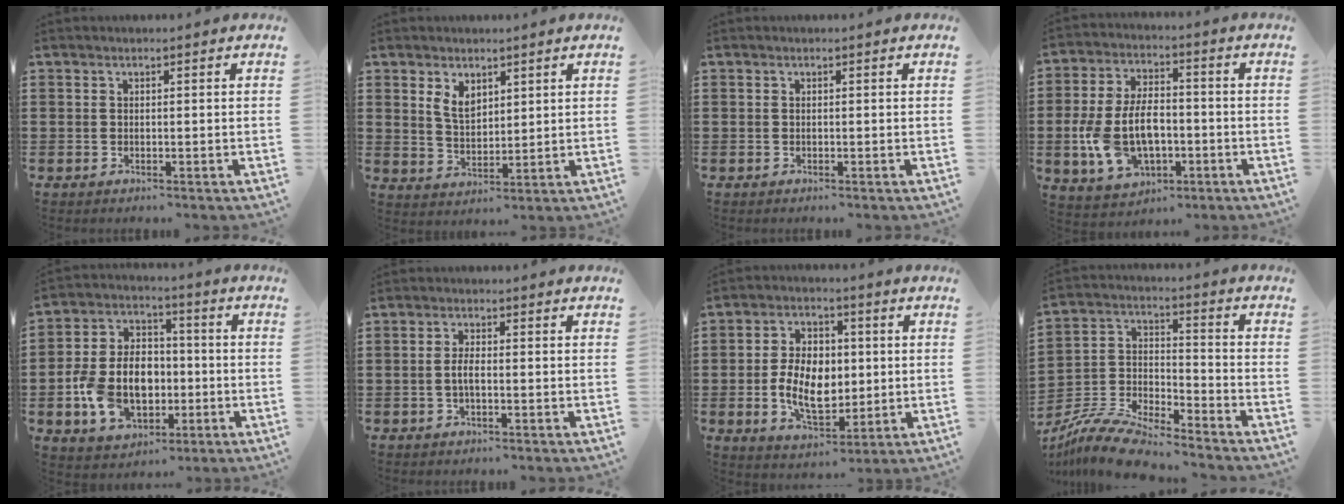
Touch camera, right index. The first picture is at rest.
{"total": 4.0, "force": [2.2, 2.4, 2.3], "torque": [-0.054, 0.007, 0.041]}
{"total": 0.0}
{"total": 10.6, "force": [-2.0, 6.3, 8.3], "torque": [-0.190, 0.006, -0.038]}
{"total": 11.0, "force": [-2.3, 7.9, 7.3], "torque": [-0.166, 0.016, -0.042]}
{"total": 2.2, "force": [-0.5, 0.6, 2.0], "torque": [-0.045, -0.002, -0.012]}
{"total": 9.3, "force": [-0.5, 6.0, 7.1], "torque": [-0.138, 0.005, -0.013]}
{"total": 9.3, "force": [-8.6, 1.3, 3.3], "torque": [-0.085, 0.007, -0.173]}